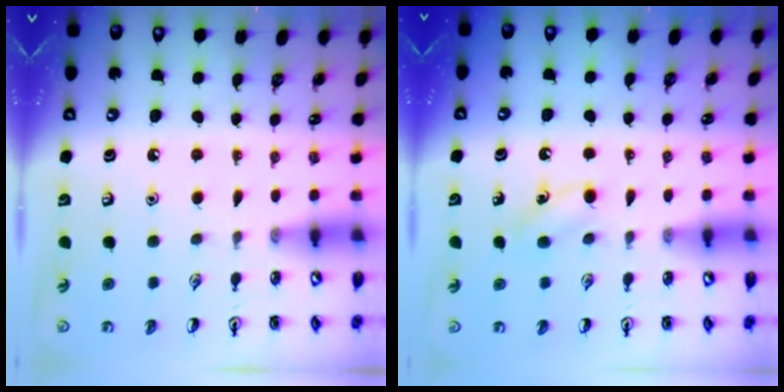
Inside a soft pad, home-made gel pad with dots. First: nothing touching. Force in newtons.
{"total": 5.5, "press": 5.2, "slide": 1.7}